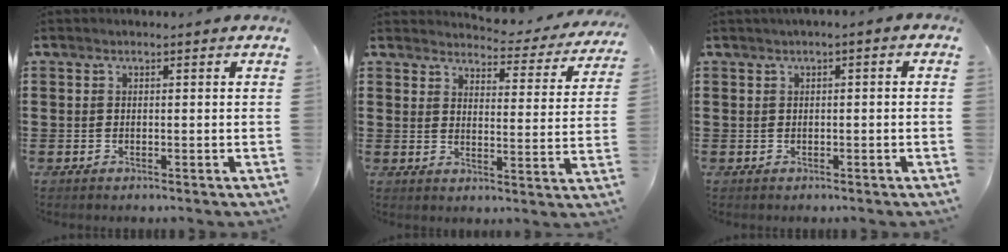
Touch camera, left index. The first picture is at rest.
{"total": 3.6, "force": [3.5, 0.5, 0.8], "torque": [-0.029, -0.027, 0.055]}
{"total": 0.9, "force": [-0.6, 0.3, 0.6], "torque": [-0.011, 0.000, -0.013]}